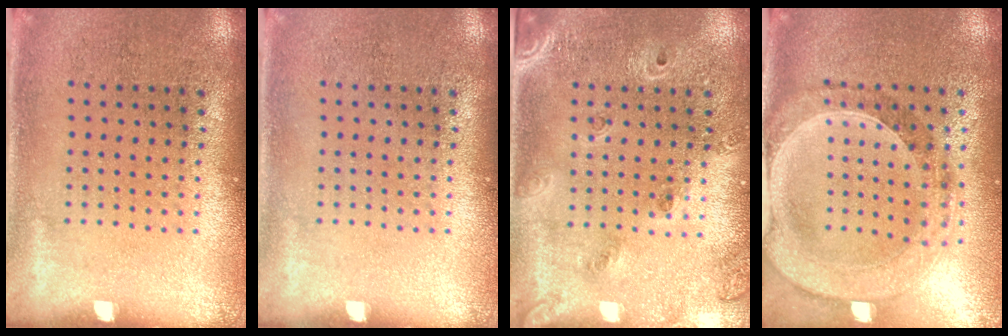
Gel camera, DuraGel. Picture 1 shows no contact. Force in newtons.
{"total": 0.0}
{"total": 1.5, "press": 1.4, "slide": 0.5}
{"total": 1.5, "press": 1.4, "slide": 0.4}